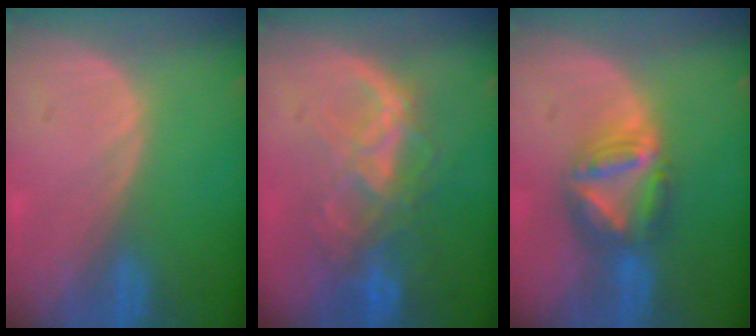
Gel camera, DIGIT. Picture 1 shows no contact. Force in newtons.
{"total": 8.8, "press": 7.5, "slide": 4.7}
{"total": 7.7, "press": 6.6, "slide": 4.0}